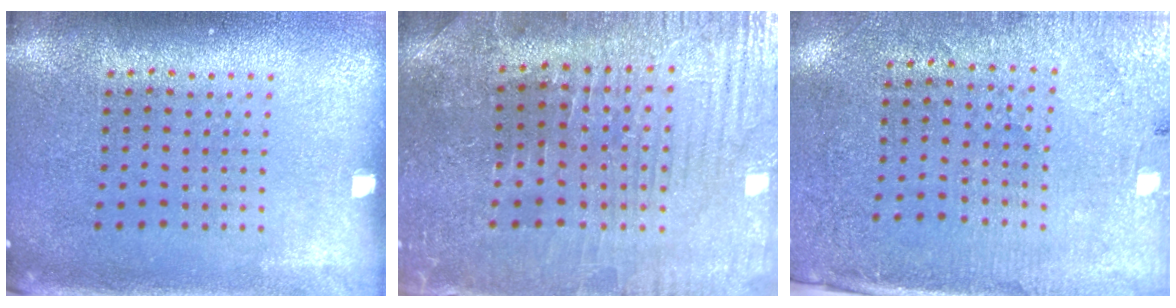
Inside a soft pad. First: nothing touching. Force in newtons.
{"total": 1.8, "press": 1.8, "slide": 0.3}
{"total": 2.7, "press": 2.5, "slide": 1.1}